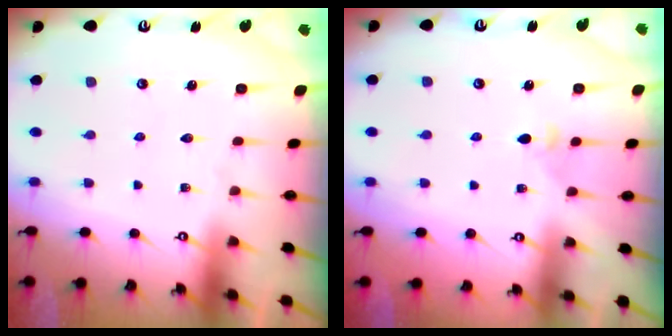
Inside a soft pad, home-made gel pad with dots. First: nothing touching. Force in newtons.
{"total": 2.8, "press": 2.7, "slide": 0.8}